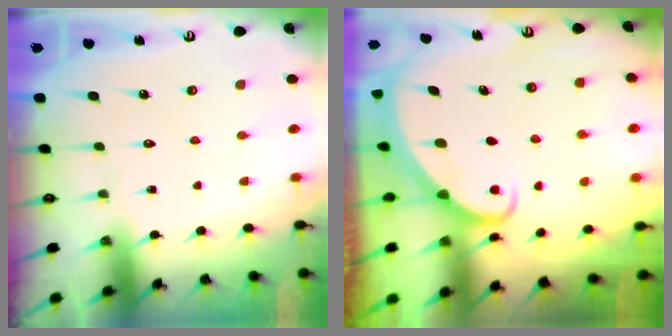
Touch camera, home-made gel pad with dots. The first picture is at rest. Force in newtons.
{"total": 2.1, "press": 2.1, "slide": 0.3}